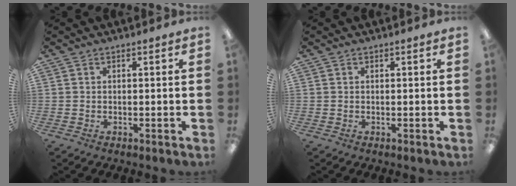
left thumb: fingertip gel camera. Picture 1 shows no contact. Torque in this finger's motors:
{"motor_torque": [-0.07, -0.02, -0.15, -0.05, 0.00]}